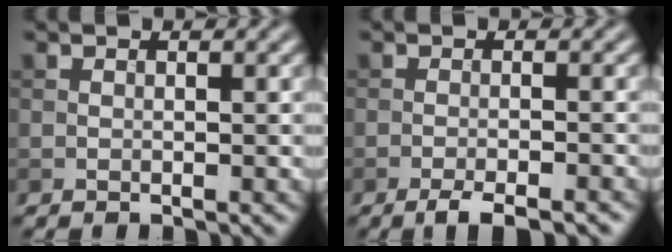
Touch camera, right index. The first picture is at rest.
{"total": 3.1, "force": [-2.3, 0.5, 2.1], "torque": [-0.033, -0.001, -0.041]}